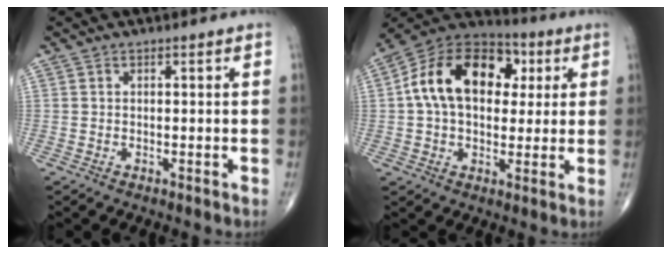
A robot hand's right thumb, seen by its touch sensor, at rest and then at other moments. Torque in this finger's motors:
{"motor_torque": [1.80, 1.84, 0.33, -0.08, 0.25]}